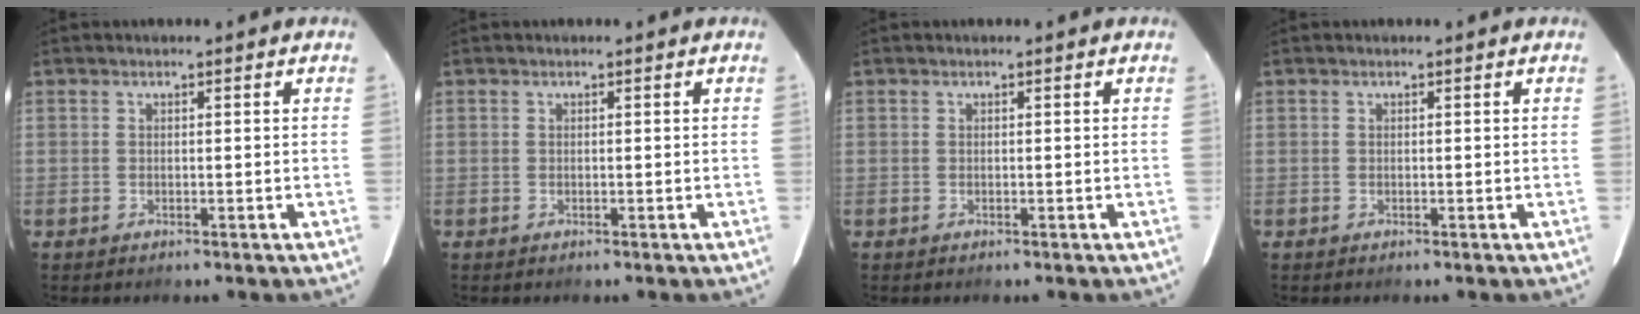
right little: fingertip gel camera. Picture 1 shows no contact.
{"total": 0.0}
{"total": 0.0}
{"total": 0.0}